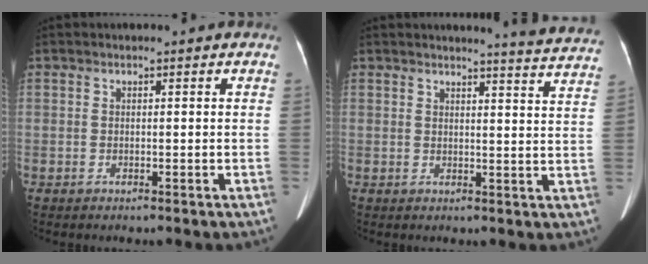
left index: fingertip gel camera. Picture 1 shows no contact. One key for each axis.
{"total": 10.3, "fx": 10.0, "fy": -1.1, "fz": 2.0, "tx": -0.024, "ty": -0.062, "tz": 0.092}